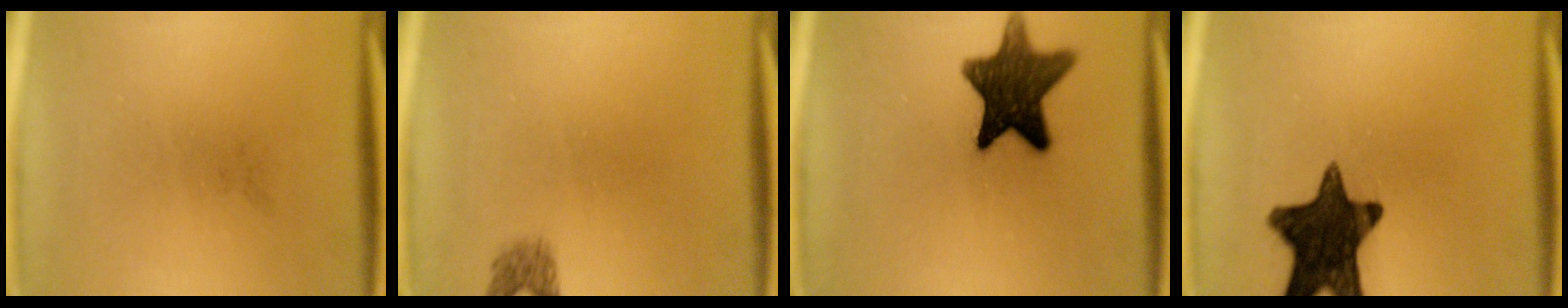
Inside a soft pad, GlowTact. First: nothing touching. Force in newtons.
{"total": 1.6}
{"total": 13.3}
{"total": 15.2}